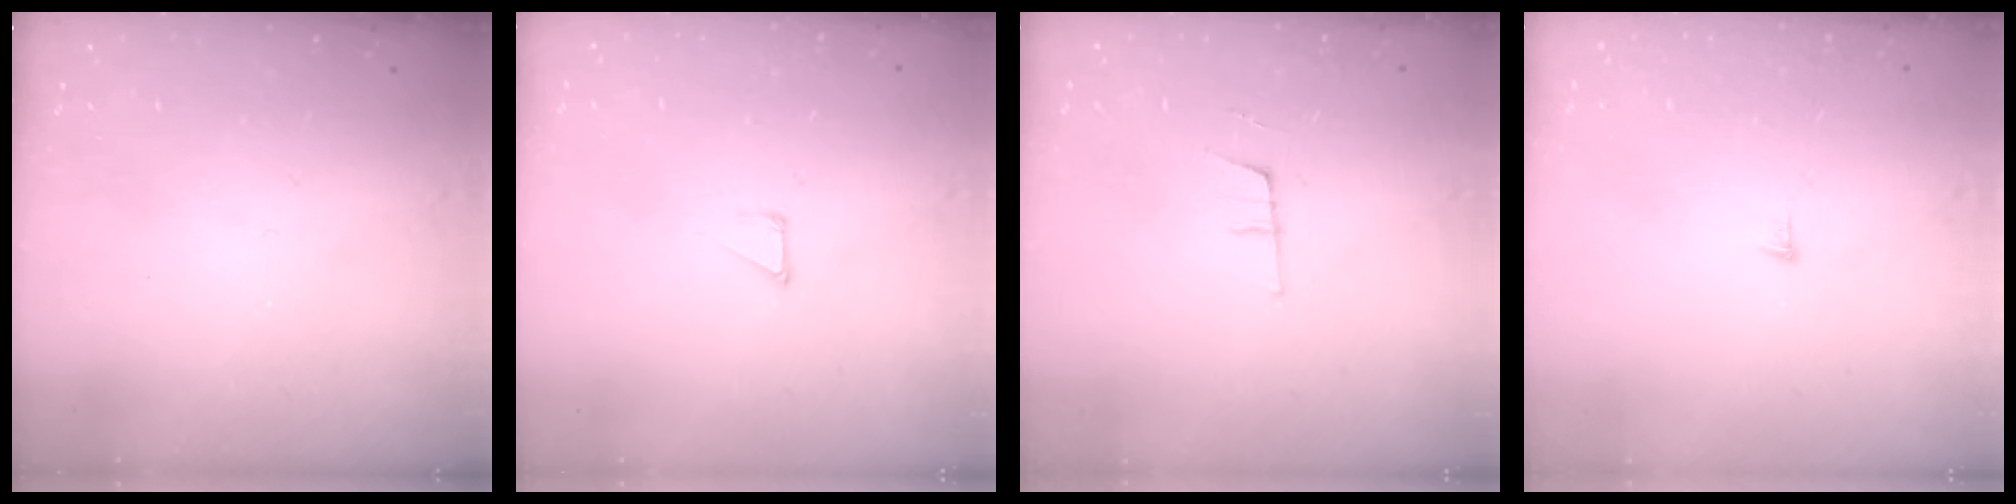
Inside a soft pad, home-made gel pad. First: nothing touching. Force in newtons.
{"total": 1.2, "press": 1.2, "slide": 0.0}
{"total": 7.7, "press": 7.2, "slide": 2.8}
{"total": 3.6, "press": 3.6, "slide": 0.3}